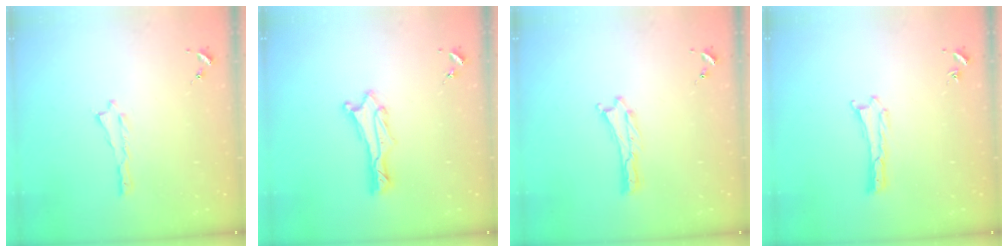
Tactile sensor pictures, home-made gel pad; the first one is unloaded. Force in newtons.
{"total": 1.3, "press": 1.3, "slide": 0.1}
{"total": 0.0}
{"total": 0.0}